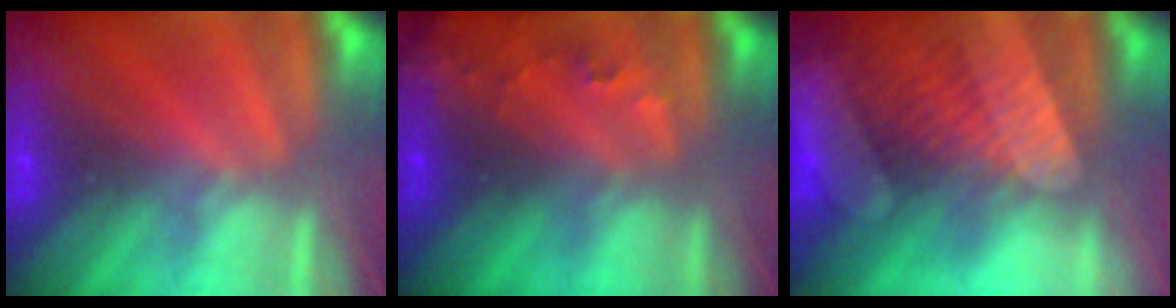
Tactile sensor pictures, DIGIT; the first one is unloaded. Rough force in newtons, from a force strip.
{"total": 7.2}
{"total": 8.3}